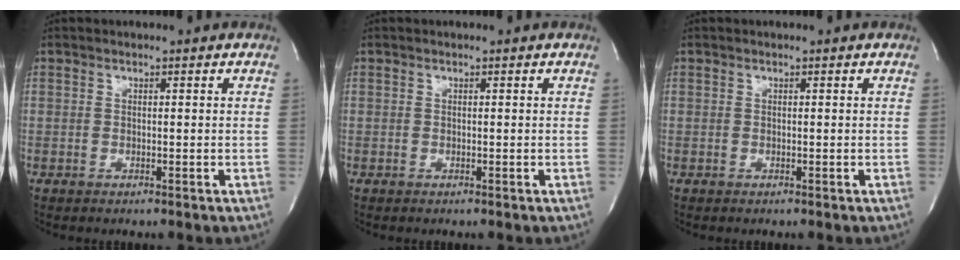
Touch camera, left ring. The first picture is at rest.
{"total": 0.0}
{"total": 0.0}